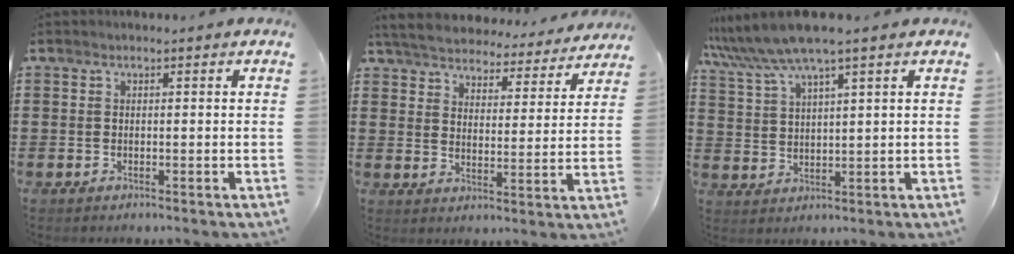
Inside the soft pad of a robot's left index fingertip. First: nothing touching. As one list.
[{"total": 5.5, "force": [5.4, 0.4, 0.6], "torque": [-0.041, -0.038, 0.094]}, {"total": 6.7, "force": [5.1, 0.0, 4.3], "torque": [-0.097, -0.014, 0.090]}]